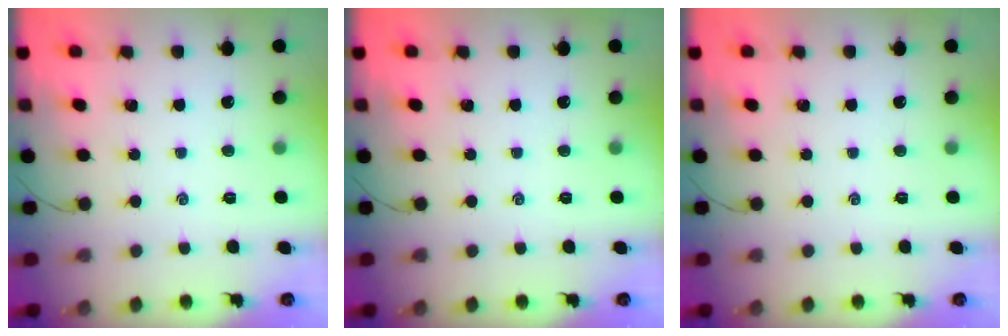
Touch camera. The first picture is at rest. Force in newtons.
{"total": 0.0}
{"total": 0.0}